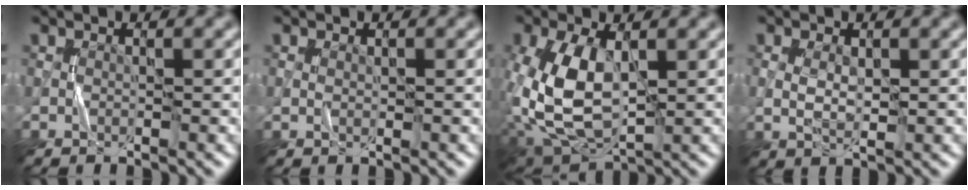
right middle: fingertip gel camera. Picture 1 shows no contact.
{"total": 0.8, "force": [0.1, 0.4, 0.7], "torque": [-0.014, -0.001, 0.001]}
{"total": 9.8, "force": [0.2, 5.5, 8.1], "torque": [-0.194, -0.004, 0.006]}
{"total": 2.4, "force": [0.3, 1.3, 2.0], "torque": [-0.047, -0.002, 0.007]}